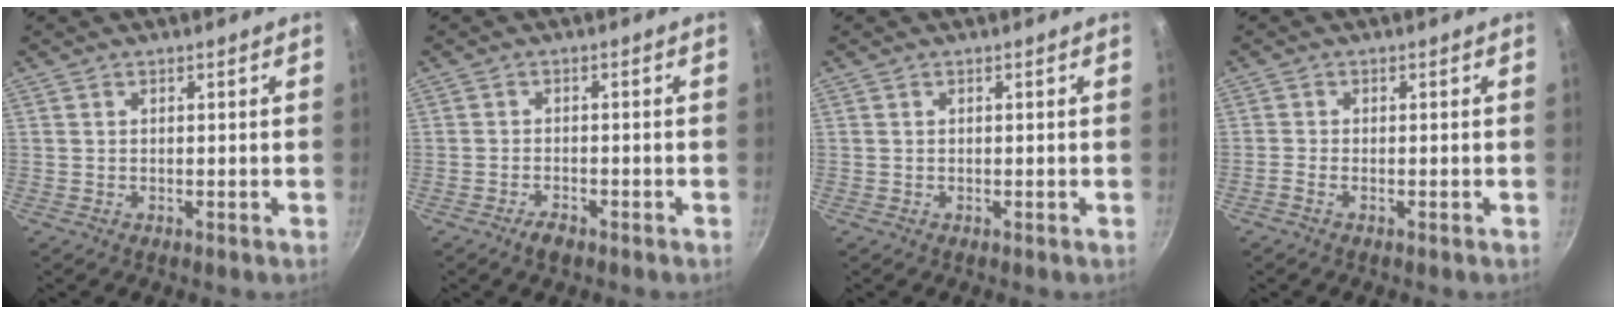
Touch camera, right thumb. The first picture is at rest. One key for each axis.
{"total": 2.5, "fx": -1.8, "fy": 1.0, "fz": 1.4, "tx": -0.027, "ty": 0.015, "tz": -0.032}
{"total": 0.0}
{"total": 1.1, "fx": -0.8, "fy": 0.2, "fz": 0.7, "tx": -0.030, "ty": 0.008, "tz": -0.024}